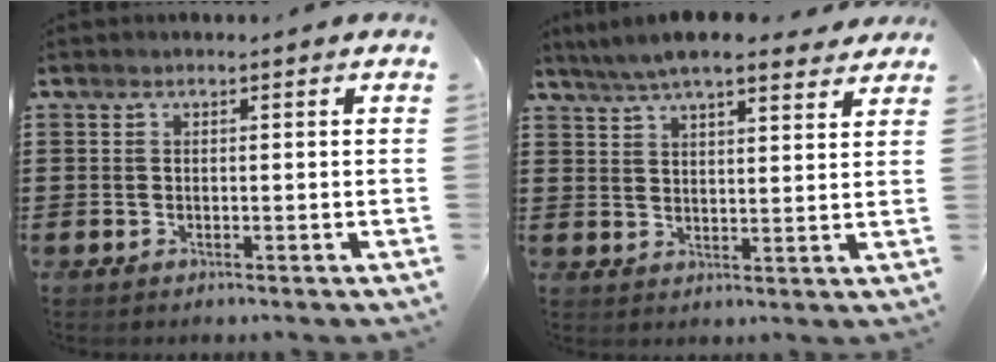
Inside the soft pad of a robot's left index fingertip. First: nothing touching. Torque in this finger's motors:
{"motor_torque": [2.14, 0.00, 0.42, 0.14]}